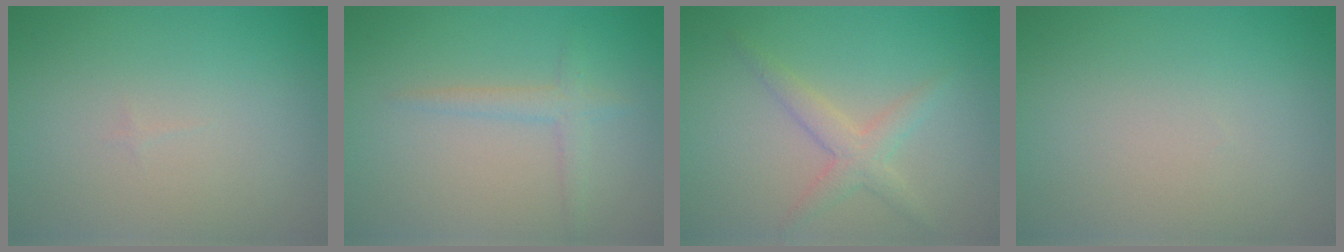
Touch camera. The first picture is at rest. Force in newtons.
{"total": 1.7, "press": 1.7, "slide": 0.1}
{"total": 2.5, "press": 2.5, "slide": 0.1}
{"total": 0.0}